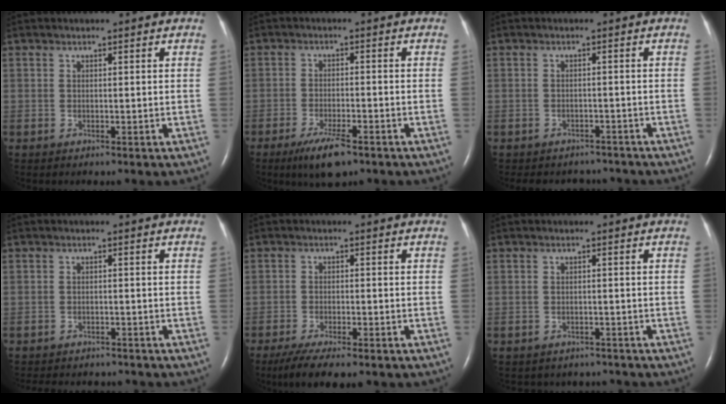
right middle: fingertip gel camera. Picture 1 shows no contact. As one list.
[{"total": 6.3, "force": [-4.1, 1.4, 4.5], "torque": [-0.089, -0.012, -0.067]}, {"total": 6.8, "force": [-6.1, 2.8, 0.8], "torque": [-0.013, 0.005, -0.069]}, {"total": 9.5, "force": [-8.5, 3.1, 2.7], "torque": [-0.051, 0.000, -0.104]}, {"total": 9.7, "force": [-7.7, 1.8, 5.7], "torque": [-0.089, -0.018, -0.115]}, {"total": 5.5, "force": [-4.9, 2.4, 0.0], "torque": [-0.003, 0.009, -0.054]}]